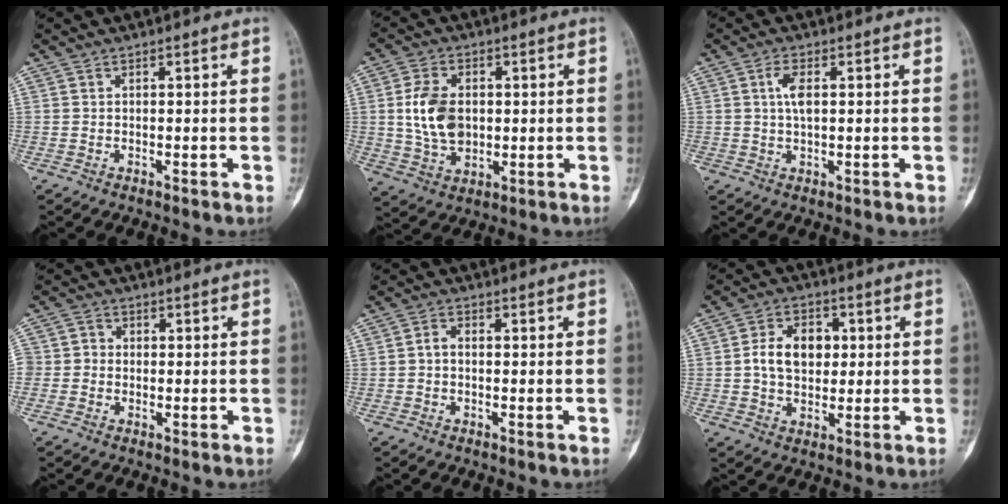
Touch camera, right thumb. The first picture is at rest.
{"total": 10.0, "force": [0.8, 7.0, 7.1], "torque": [-0.116, 0.001, 0.019]}
{"total": 3.5, "force": [0.7, 1.6, 3.0], "torque": [-0.055, 0.006, 0.011]}
{"total": 3.9, "force": [-0.4, 3.6, 1.3], "torque": [-0.001, 0.013, -0.014]}
{"total": 2.0, "force": [-0.1, 1.4, 1.4], "torque": [-0.012, 0.012, -0.008]}
{"total": 9.3, "force": [1.1, 6.7, 6.3], "torque": [-0.077, 0.011, 0.015]}